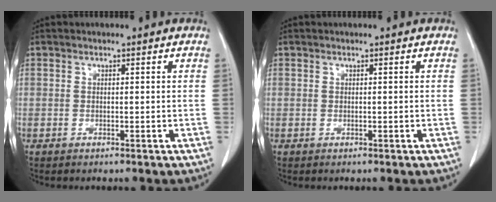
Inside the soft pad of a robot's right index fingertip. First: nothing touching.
{"total": 0.0}